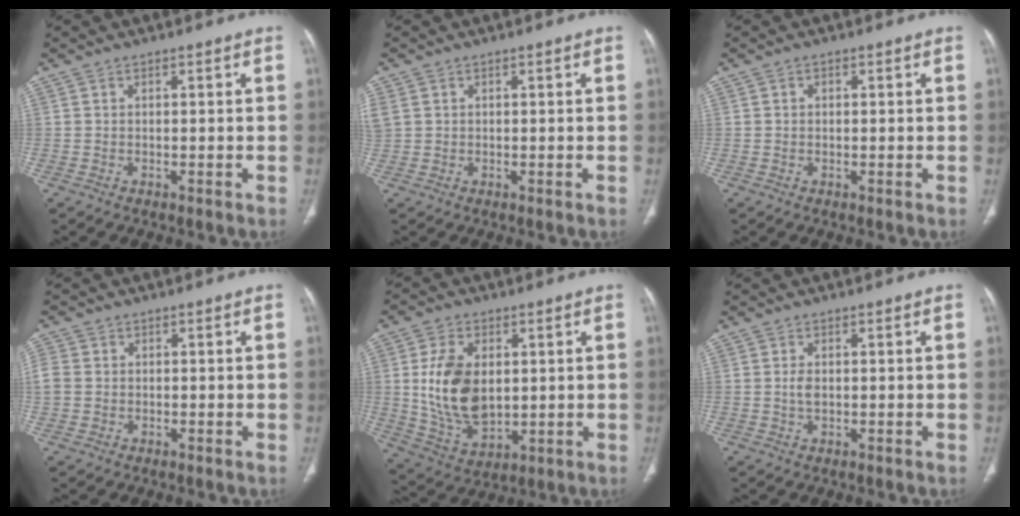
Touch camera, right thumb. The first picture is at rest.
{"total": 3.9, "force": [0.8, 3.2, 2.1], "torque": [-0.072, 0.014, 0.029]}
{"total": 0.7, "force": [0.1, 0.6, 0.3], "torque": [0.000, 0.002, -0.002]}
{"total": 3.7, "force": [-0.1, 3.2, 1.9], "torque": [-0.051, 0.005, -0.001]}
{"total": 14.0, "force": [1.6, 8.9, 10.7], "torque": [-0.183, -0.014, 0.042]}
{"total": 1.8, "force": [0.0, 1.0, 1.4], "torque": [-0.031, 0.000, -0.001]}